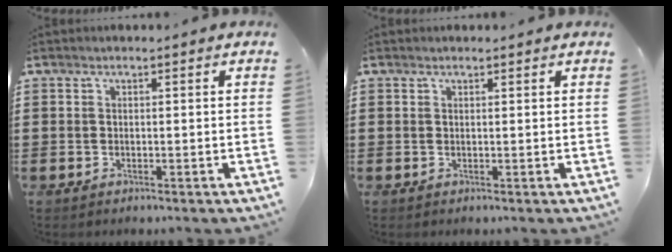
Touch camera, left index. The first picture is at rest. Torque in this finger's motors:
{"motor_torque": [2.14, 0.00, 0.26, -0.01]}